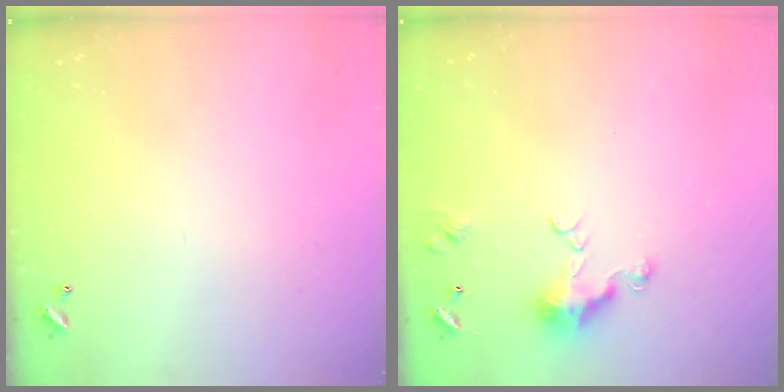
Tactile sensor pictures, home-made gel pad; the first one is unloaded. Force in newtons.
{"total": 6.6, "press": 6.5, "slide": 1.0}